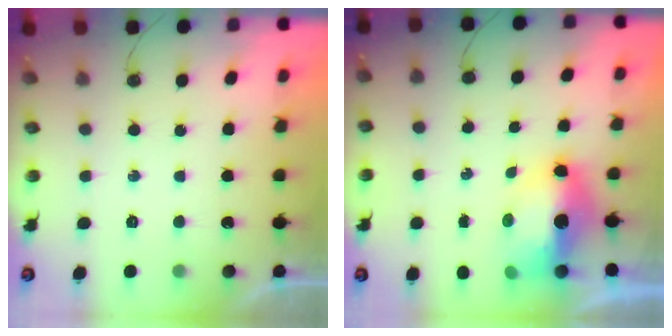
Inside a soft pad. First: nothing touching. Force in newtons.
{"total": 9.4, "press": 9.3, "slide": 1.5}